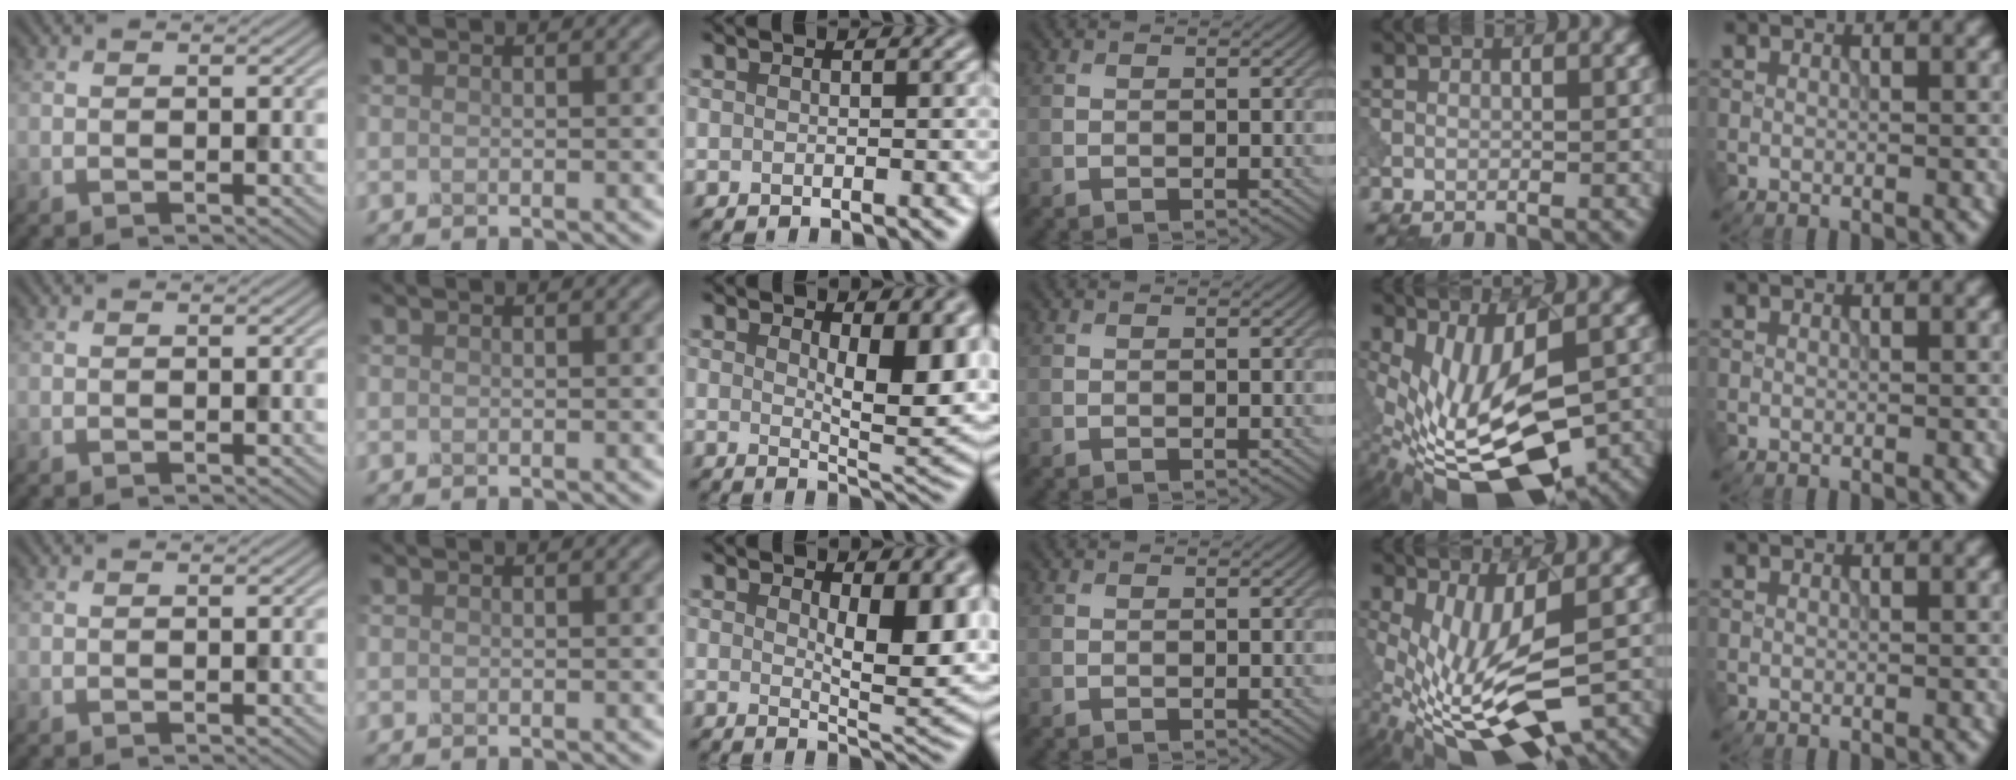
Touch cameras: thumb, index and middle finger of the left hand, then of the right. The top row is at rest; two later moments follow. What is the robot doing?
{"motion": "dispense", "object": "dispenser bottle"}